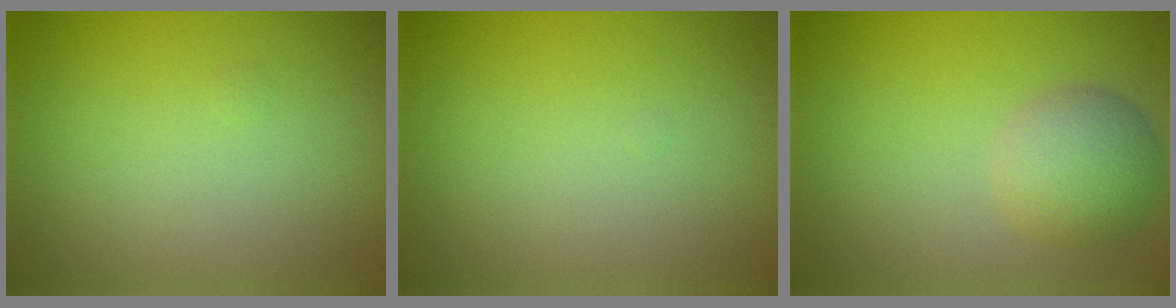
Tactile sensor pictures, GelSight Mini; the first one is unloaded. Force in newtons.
{"total": 0.0}
{"total": 2.8, "press": 2.8, "slide": 0.3}